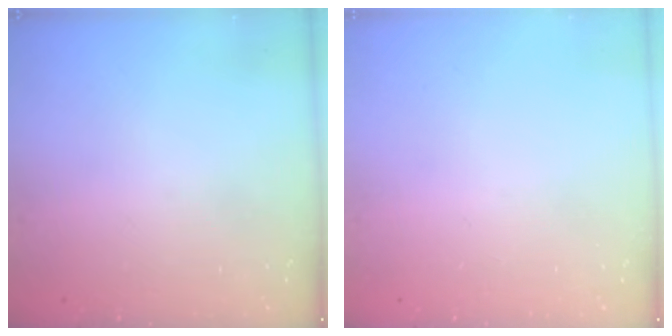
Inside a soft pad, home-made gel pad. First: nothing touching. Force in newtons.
{"total": 0.0}